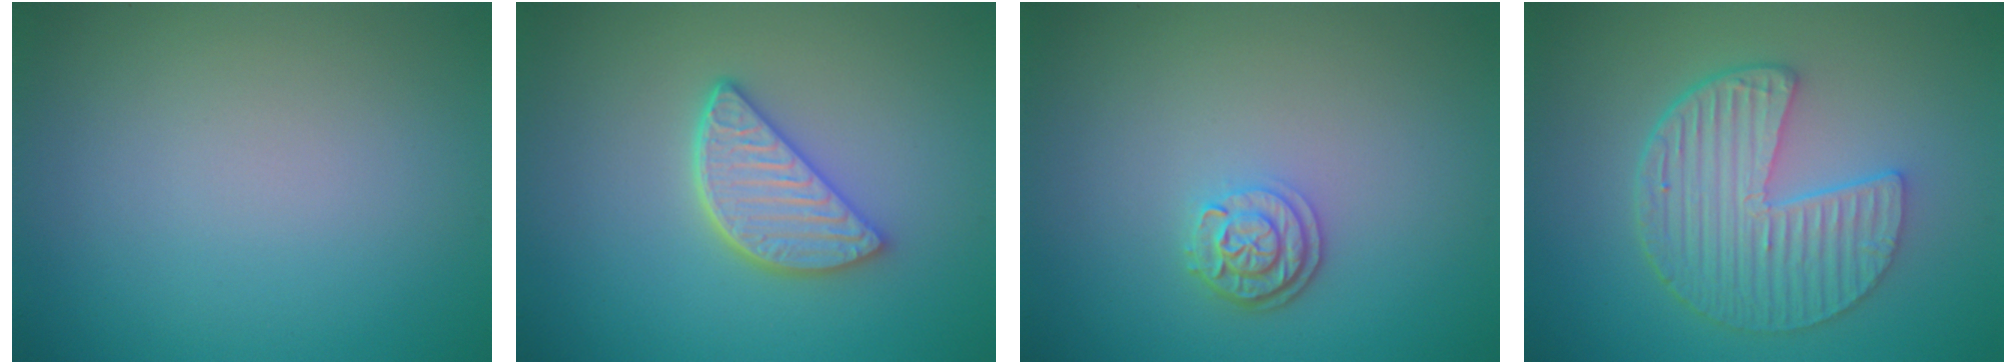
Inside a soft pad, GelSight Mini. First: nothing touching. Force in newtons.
{"total": 4.1, "press": 3.3, "slide": 2.5}
{"total": 2.5, "press": 2.1, "slide": 1.3}
{"total": 6.6, "press": 4.7, "slide": 4.5}